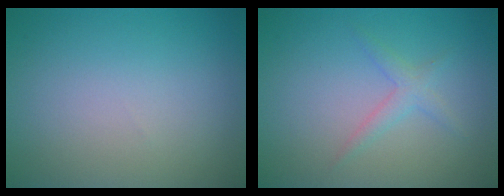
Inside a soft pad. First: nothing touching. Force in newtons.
{"total": 1.6, "press": 1.6, "slide": 0.1}